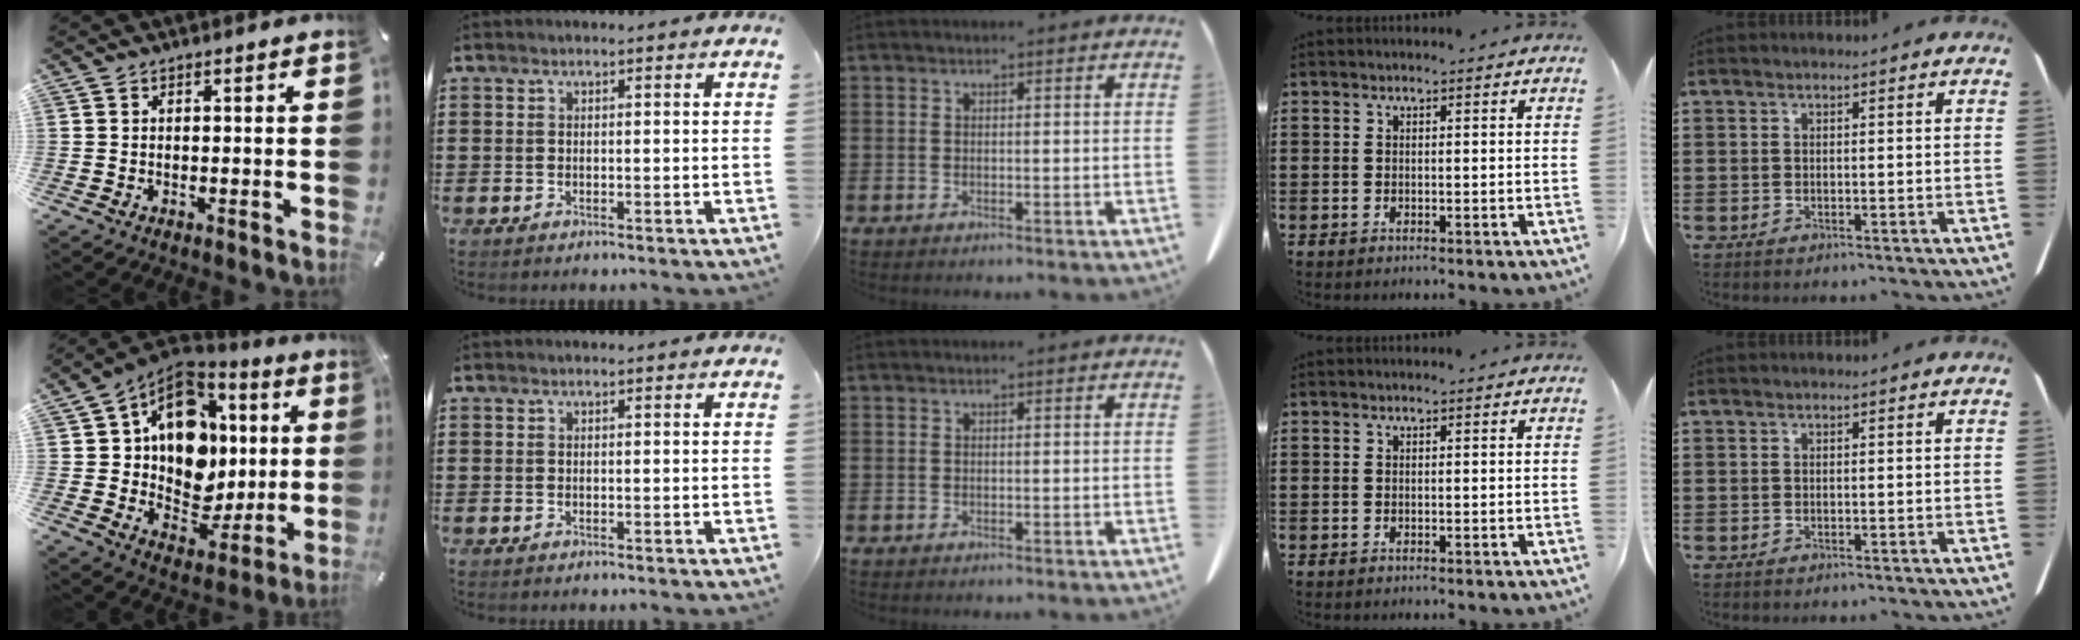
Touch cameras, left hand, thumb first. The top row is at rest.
{"thumb": {"total": 16.2, "force": [4.2, 12.7, 9.2], "torque": [-0.146, -0.030, 0.083]}}